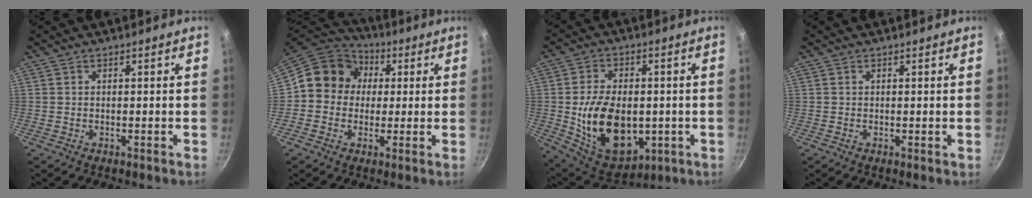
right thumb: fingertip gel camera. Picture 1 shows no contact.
{"total": 11.7, "force": [1.7, 10.6, 4.7], "torque": [-0.044, 0.023, 0.006]}
{"total": 18.1, "force": [-1.9, 11.7, 13.7], "torque": [-0.207, -0.005, -0.012]}
{"total": 0.0}